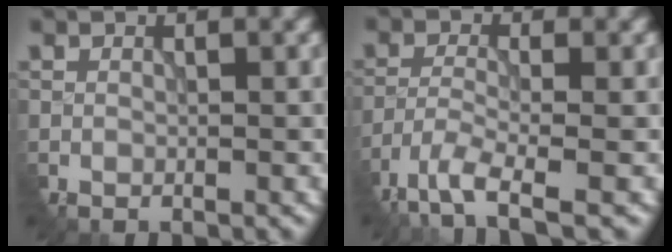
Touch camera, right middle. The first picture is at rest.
{"total": 5.1, "force": [-4.0, 1.0, 3.0], "torque": [-0.067, -0.010, -0.080]}